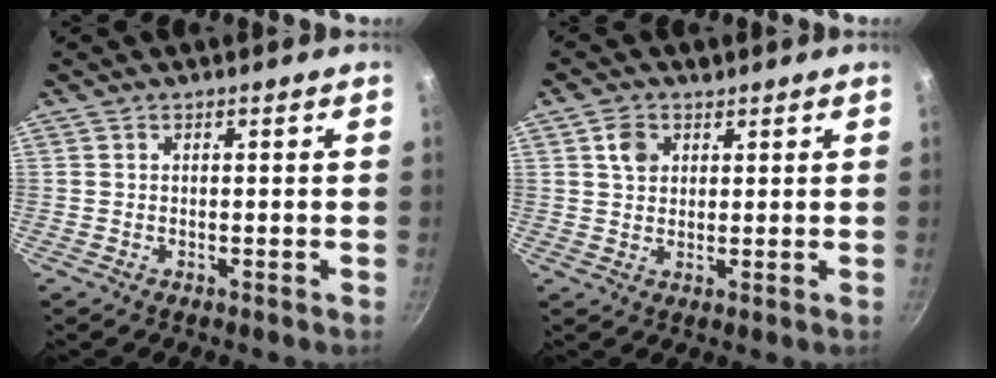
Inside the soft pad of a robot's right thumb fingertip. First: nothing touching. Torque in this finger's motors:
{"motor_torque": [0.00, 0.00, 0.04, 0.09, 0.00]}